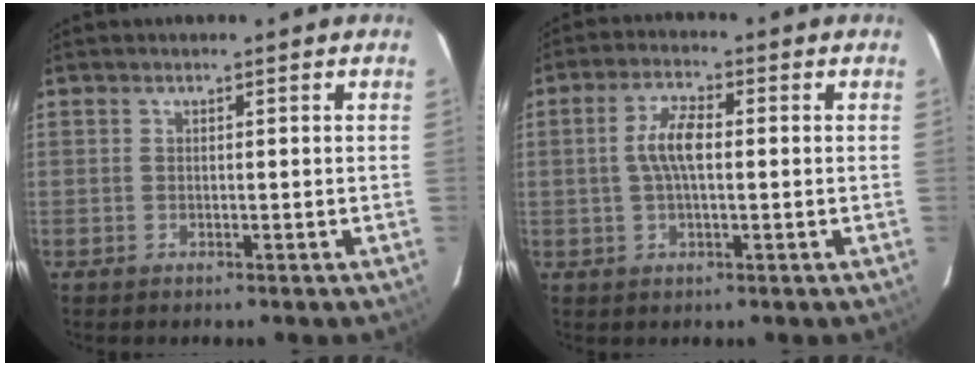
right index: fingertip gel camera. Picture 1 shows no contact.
{"total": 5.8, "force": [0.2, 2.0, 5.4], "torque": [-0.108, 0.011, 0.003]}